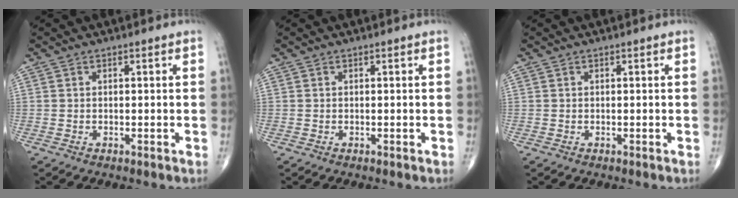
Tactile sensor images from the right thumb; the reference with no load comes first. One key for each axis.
{"total": 0.0}
{"total": 0.0}